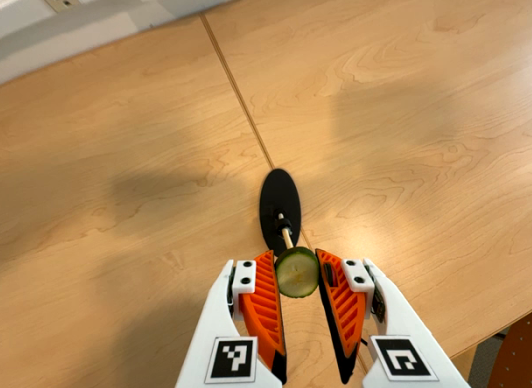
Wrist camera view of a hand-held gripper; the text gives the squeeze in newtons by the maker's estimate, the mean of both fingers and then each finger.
{"total": 8.4, "left": 8.4, "right": 8.4}